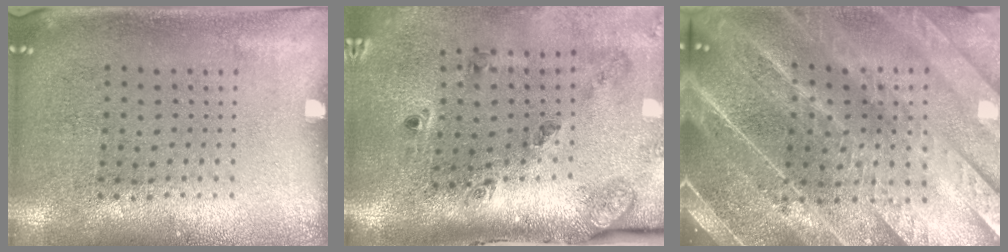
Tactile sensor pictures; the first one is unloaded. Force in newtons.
{"total": 2.0, "press": 1.6, "slide": 1.3}
{"total": 5.3, "press": 4.5, "slide": 2.7}